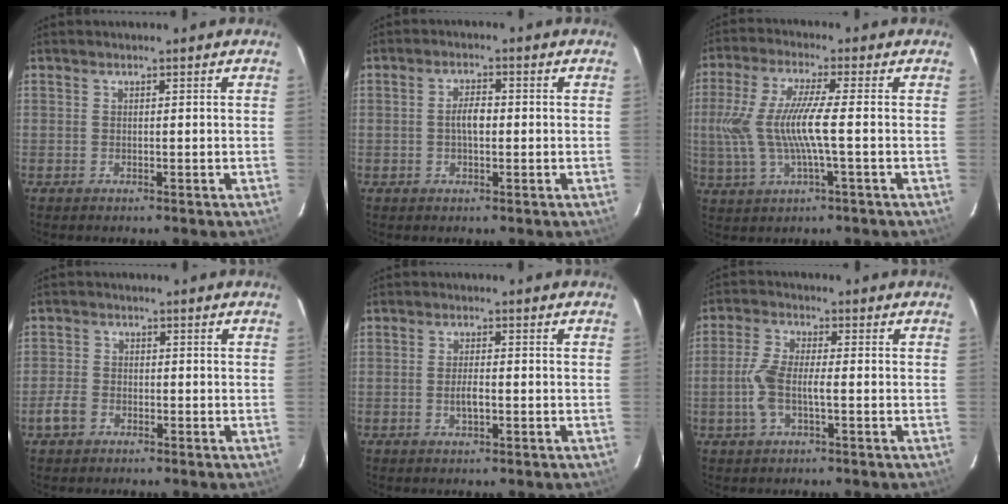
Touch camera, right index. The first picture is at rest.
{"total": 3.2, "force": [-0.3, 1.5, 2.9], "torque": [-0.054, 0.007, -0.004]}
{"total": 10.8, "force": [-1.0, 1.3, 10.6], "torque": [-0.219, -0.003, -0.014]}
{"total": 3.8, "force": [-2.1, 2.8, 1.5], "torque": [-0.038, 0.007, -0.039]}
{"total": 2.8, "force": [-0.8, 0.9, 2.5], "torque": [-0.049, -0.001, -0.013]}
{"total": 6.8, "force": [-1.6, 2.2, 6.2], "torque": [-0.137, 0.004, -0.032]}